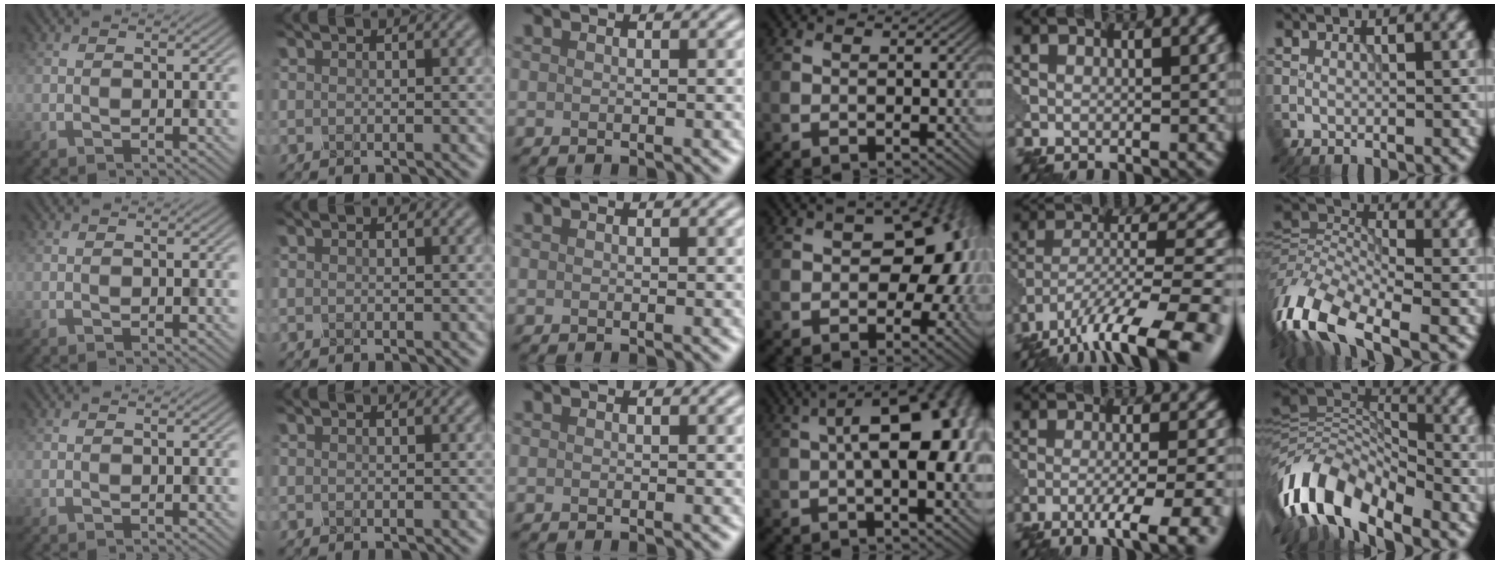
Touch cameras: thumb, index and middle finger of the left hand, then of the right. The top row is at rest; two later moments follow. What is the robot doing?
{"motion": "shake", "object": "salt shaker"}